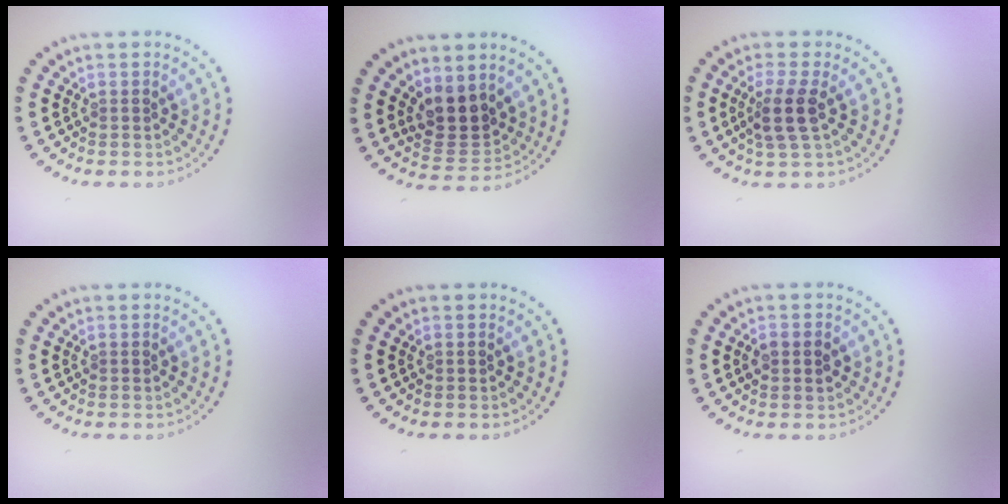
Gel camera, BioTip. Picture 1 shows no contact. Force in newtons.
{"total": 3.9, "press": 3.4, "slide": 1.7}
{"total": 2.7, "press": 2.3, "slide": 1.4}
{"total": 0.0}
{"total": 0.0}
{"total": 2.0, "press": 2.0, "slide": 0.1}